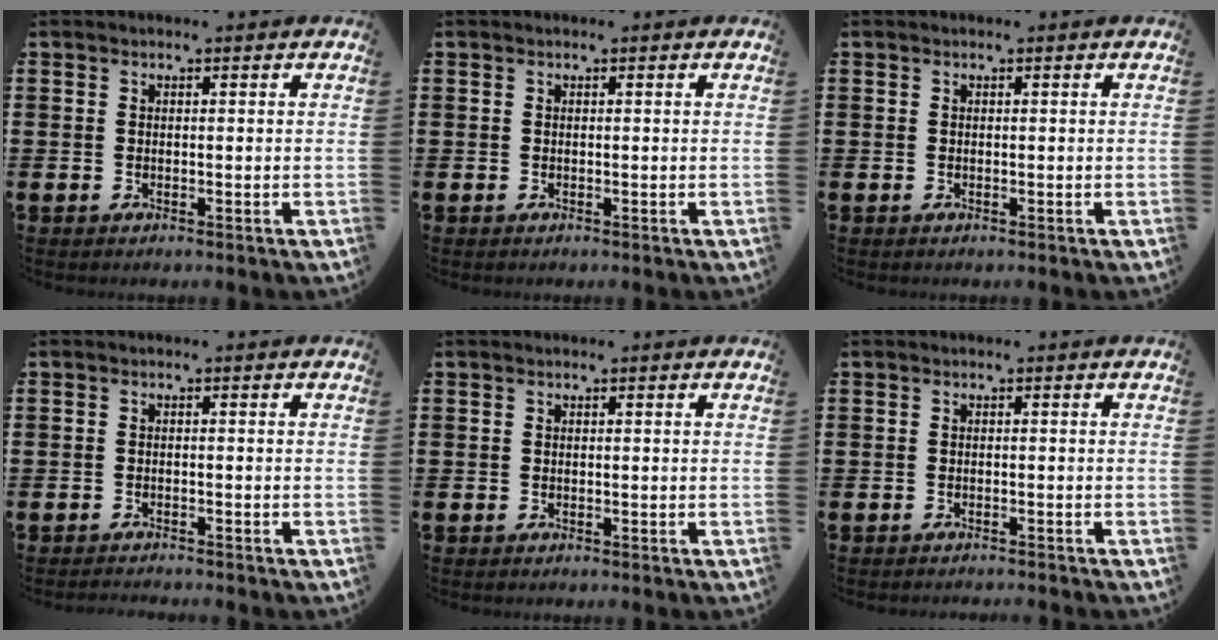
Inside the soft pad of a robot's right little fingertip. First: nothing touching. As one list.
[{"total": 0.0}, {"total": 0.0}, {"total": 0.8, "force": [-0.8, -0.1, 0.0], "torque": [-0.002, 0.001, -0.017]}, {"total": 0.0}, {"total": 0.5, "force": [-0.5, -0.1, 0.0], "torque": [0.000, -0.001, -0.011]}]